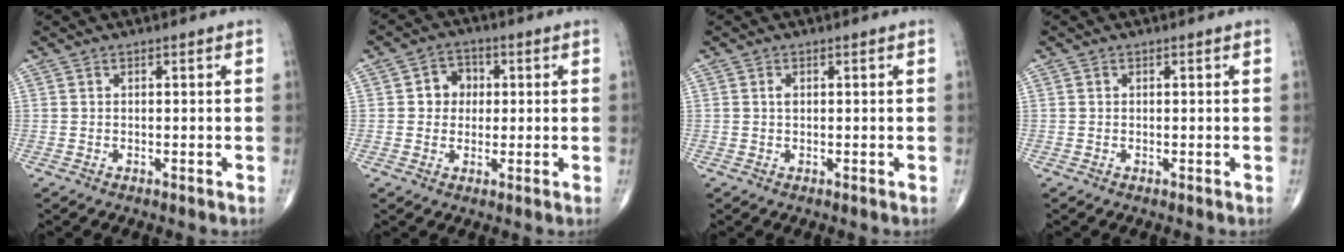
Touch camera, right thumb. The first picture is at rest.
{"total": 5.2, "force": [0.6, 4.6, 2.4], "torque": [-0.005, 0.009, 0.002]}
{"total": 1.0, "force": [0.2, 0.6, 0.7], "torque": [-0.010, 0.001, 0.002]}
{"total": 0.0}